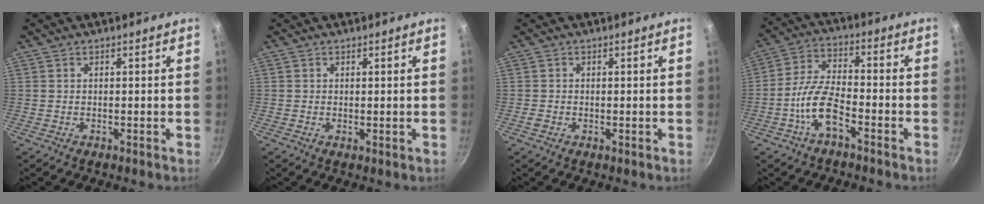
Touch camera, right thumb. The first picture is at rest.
{"total": 0.6, "force": [0.3, 0.4, 0.4], "torque": [-0.004, -0.008, 0.001]}
{"total": 0.9, "force": [-0.2, 0.7, 0.5], "torque": [-0.009, 0.001, -0.006]}
{"total": 9.1, "force": [-4.4, 3.6, 7.1], "torque": [-0.139, 0.034, -0.094]}